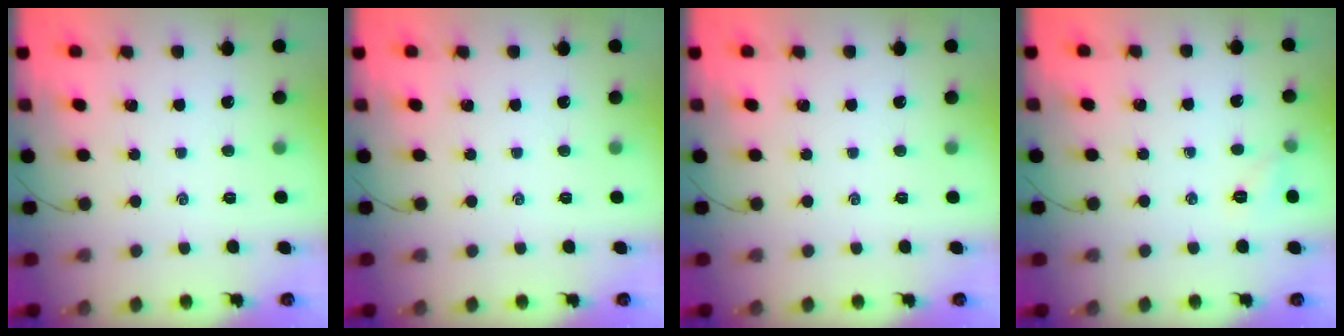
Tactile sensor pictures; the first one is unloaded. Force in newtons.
{"total": 0.0}
{"total": 0.0}
{"total": 5.1, "press": 4.9, "slide": 1.4}